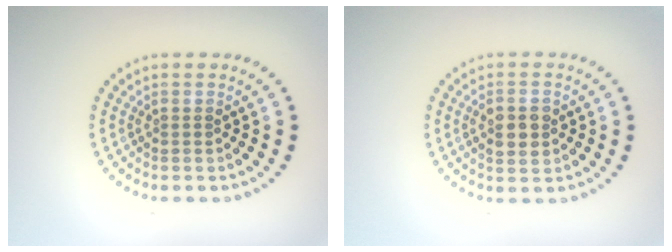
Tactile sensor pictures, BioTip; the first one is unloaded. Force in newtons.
{"total": 2.5, "press": 2.5, "slide": 0.2}